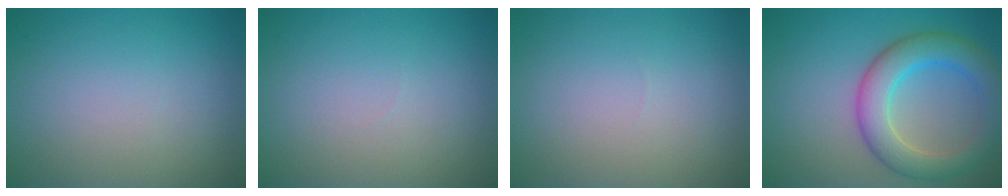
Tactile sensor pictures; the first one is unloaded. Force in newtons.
{"total": 0.0}
{"total": 0.0}
{"total": 6.1, "press": 6.1, "slide": 0.2}